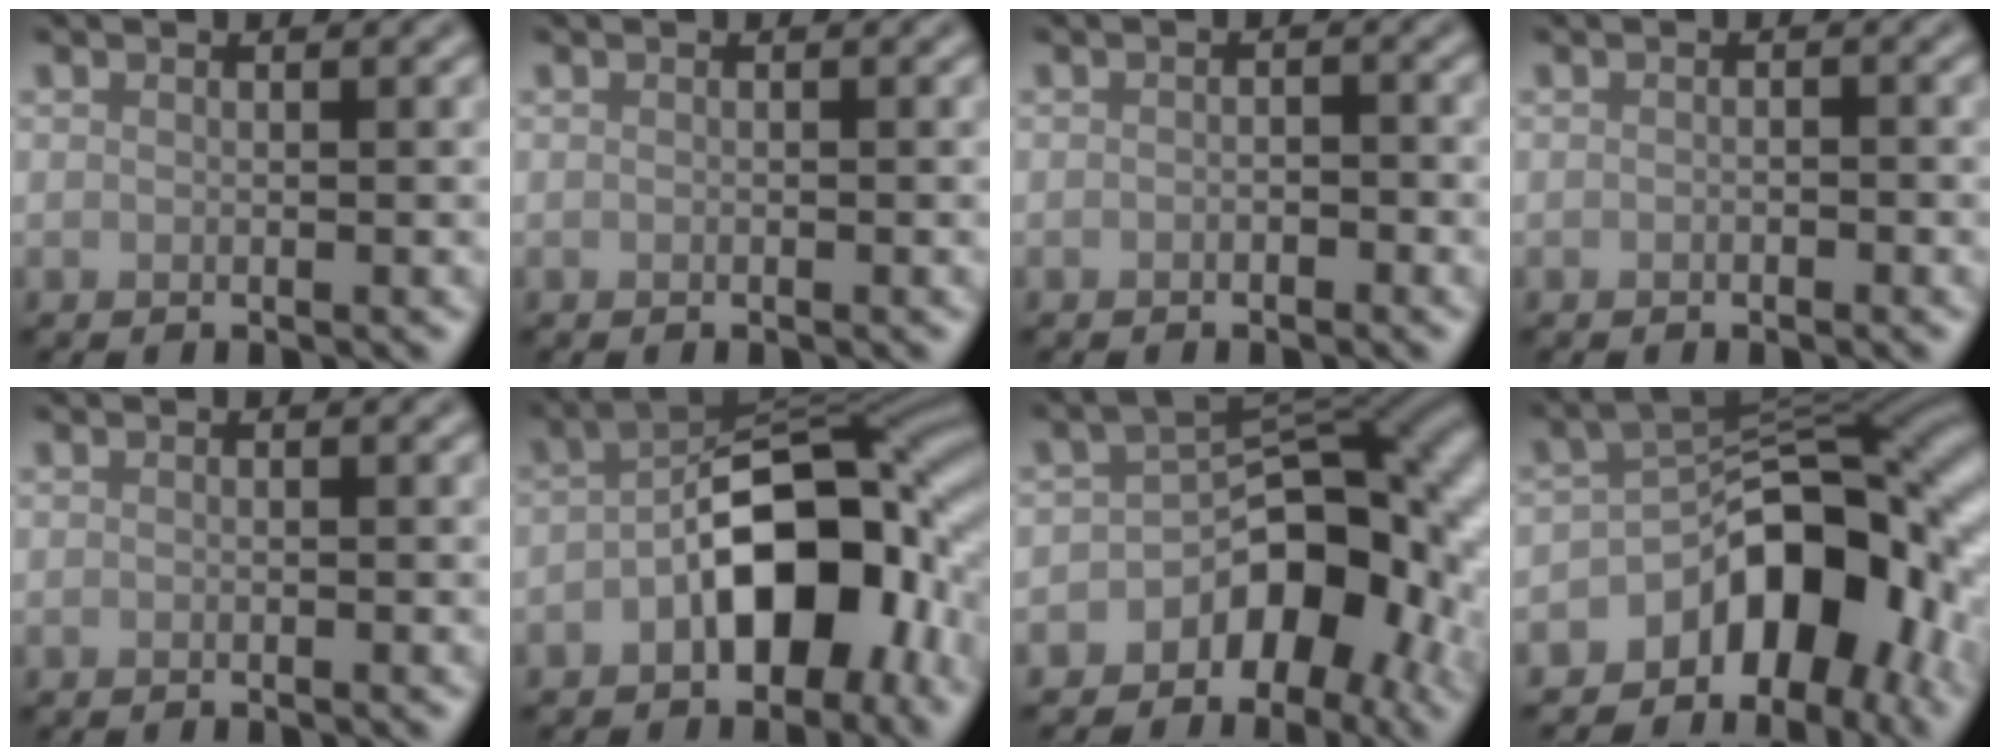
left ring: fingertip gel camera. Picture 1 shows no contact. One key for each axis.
{"total": 0.0}
{"total": 0.9, "fx": -0.4, "fy": 0.6, "fz": 0.5, "tx": -0.008, "ty": -0.001, "tz": -0.007}
{"total": 0.5, "fx": -0.3, "fy": 0.3, "fz": 0.3, "tx": -0.003, "ty": 0.000, "tz": -0.004}
{"total": 0.0}
{"total": 11.0, "fx": -3.5, "fy": 6.3, "fz": 8.4, "tx": -0.106, "ty": 0.009, "tz": -0.066}
{"total": 9.0, "fx": -4.0, "fy": 5.7, "fz": 5.8, "tx": -0.058, "ty": 0.006, "tz": -0.068}
{"total": 11.7, "fx": -4.9, "fy": 6.6, "fz": 8.4, "tx": -0.100, "ty": 0.006, "tz": -0.088}